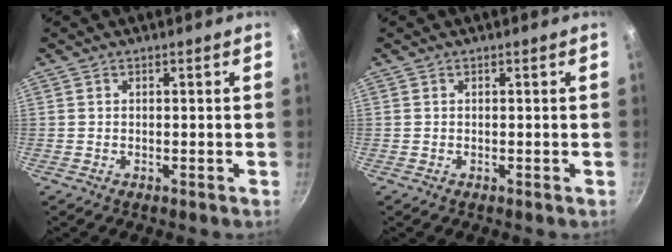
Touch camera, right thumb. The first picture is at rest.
{"total": 0.0}